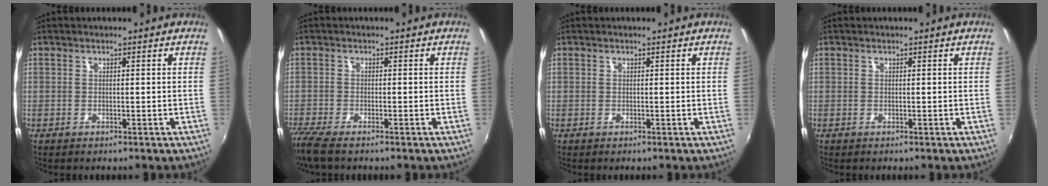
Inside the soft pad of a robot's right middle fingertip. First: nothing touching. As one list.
[{"total": 5.3, "force": [-4.2, 0.8, 3.0], "torque": [-0.082, -0.022, -0.083]}, {"total": 0.0}, {"total": 0.0}]